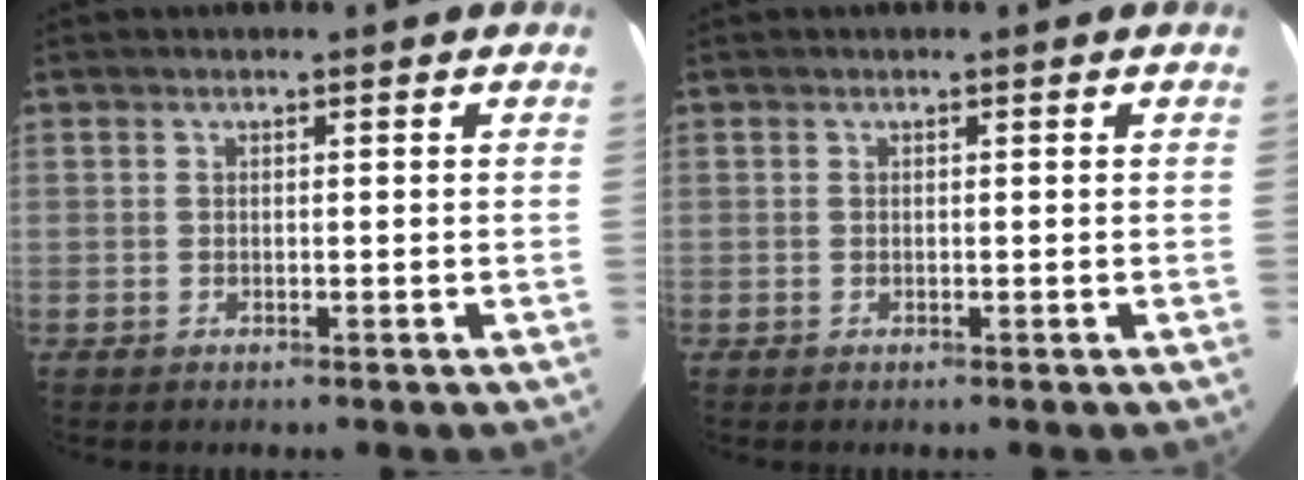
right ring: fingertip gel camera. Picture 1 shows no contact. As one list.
[{"total": 0.0}]